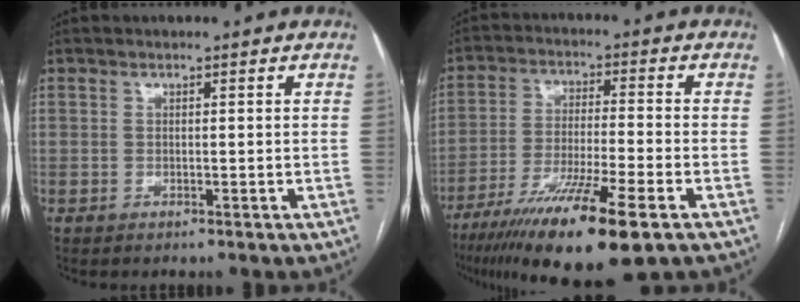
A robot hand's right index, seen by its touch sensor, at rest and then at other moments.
{"total": 15.9, "force": [-9.6, 0.8, 12.6], "torque": [-0.227, -0.041, -0.167]}